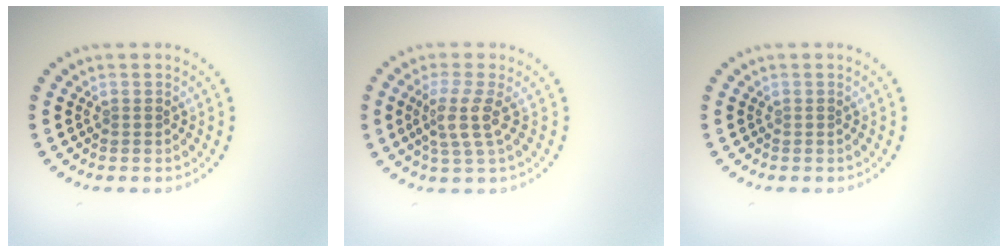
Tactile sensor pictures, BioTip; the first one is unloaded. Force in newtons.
{"total": 2.9, "press": 2.2, "slide": 1.9}
{"total": 0.0}